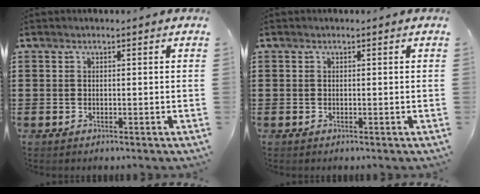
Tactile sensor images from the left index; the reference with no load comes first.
{"total": 0.0}